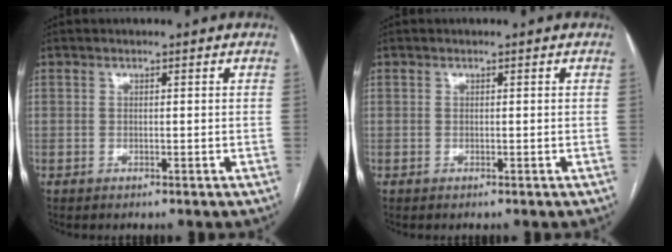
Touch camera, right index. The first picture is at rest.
{"total": 0.0}